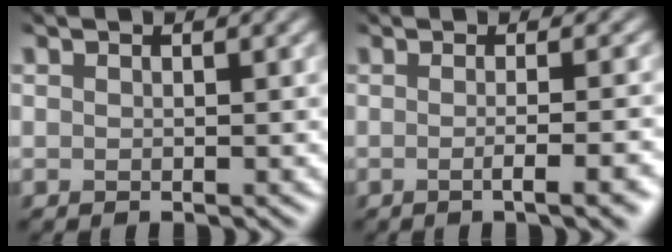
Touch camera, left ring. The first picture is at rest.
{"total": 6.9, "force": [-0.7, 2.7, 6.3], "torque": [-0.055, 0.034, -0.026]}